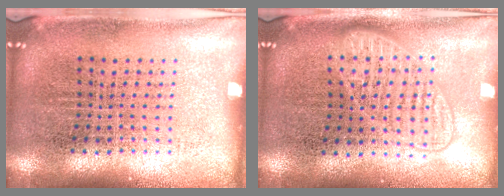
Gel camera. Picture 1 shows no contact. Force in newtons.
{"total": 1.4, "press": 1.4, "slide": 0.3}